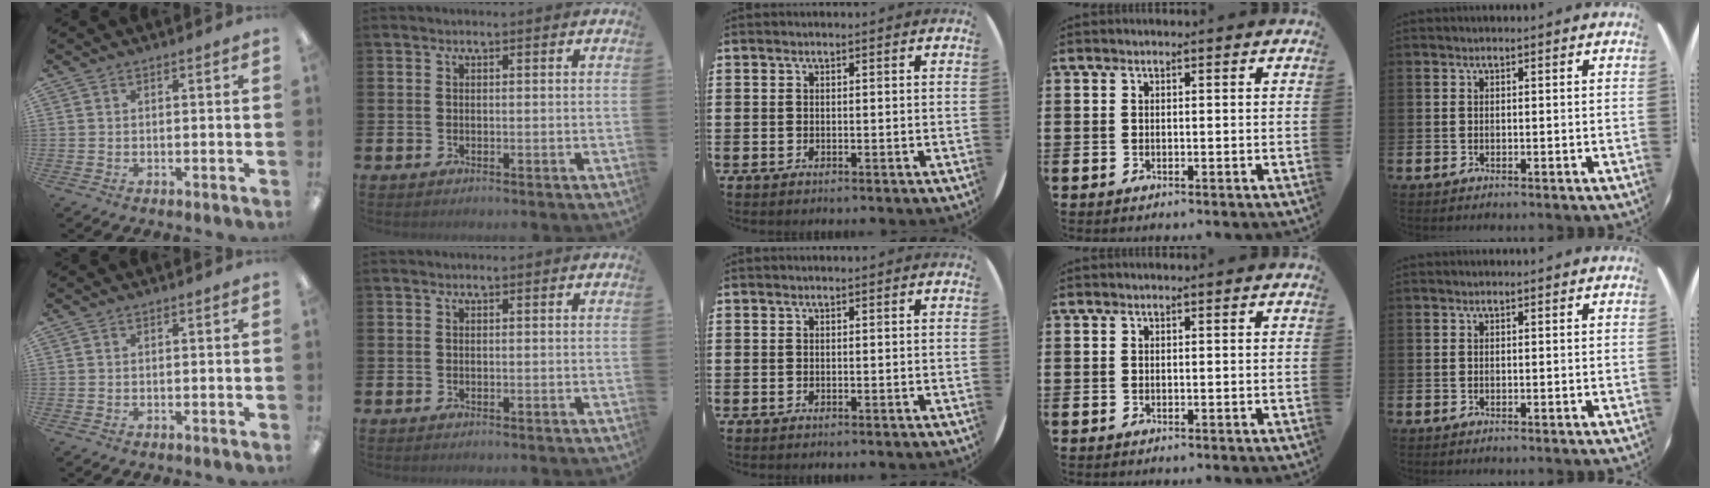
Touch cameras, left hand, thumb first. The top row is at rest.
{}